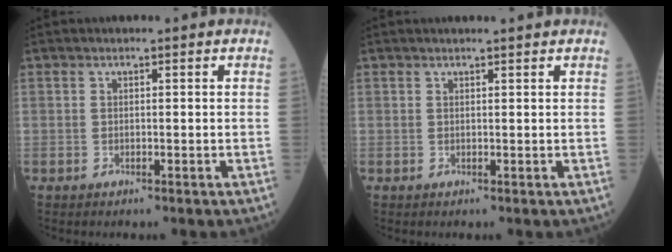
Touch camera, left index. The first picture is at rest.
{"total": 2.3, "force": [2.1, -0.1, 1.0], "torque": [-0.012, 0.009, 0.025]}